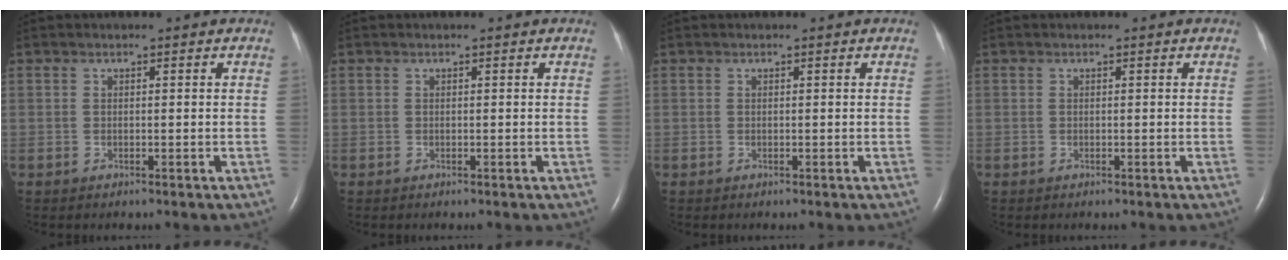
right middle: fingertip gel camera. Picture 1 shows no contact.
{"total": 0.0}
{"total": 0.0}
{"total": 0.0}